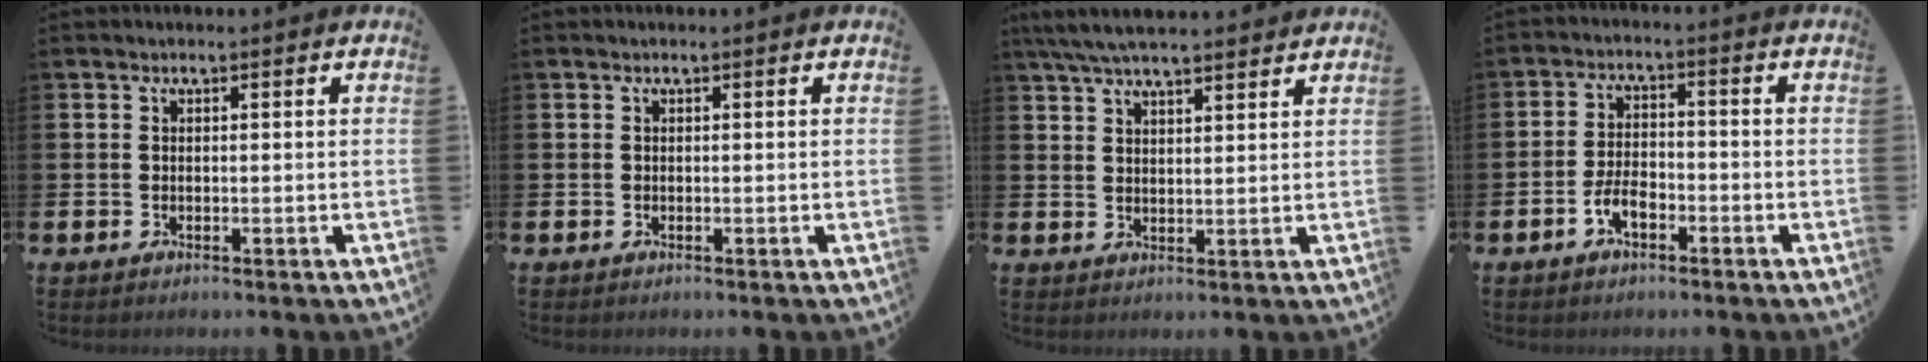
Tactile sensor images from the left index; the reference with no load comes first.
{"total": 0.0}
{"total": 5.8, "force": [5.4, 0.9, 2.0], "torque": [-0.051, -0.014, 0.099]}
{"total": 3.7, "force": [-1.9, 1.7, 2.7], "torque": [-0.055, 0.004, -0.037]}